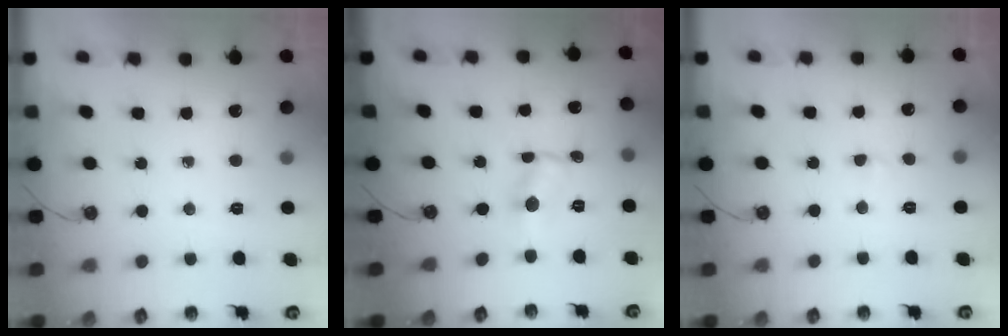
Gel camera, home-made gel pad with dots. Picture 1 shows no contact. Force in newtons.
{"total": 1.1, "press": 1.1, "slide": 0.2}
{"total": 3.0, "press": 2.9, "slide": 0.5}